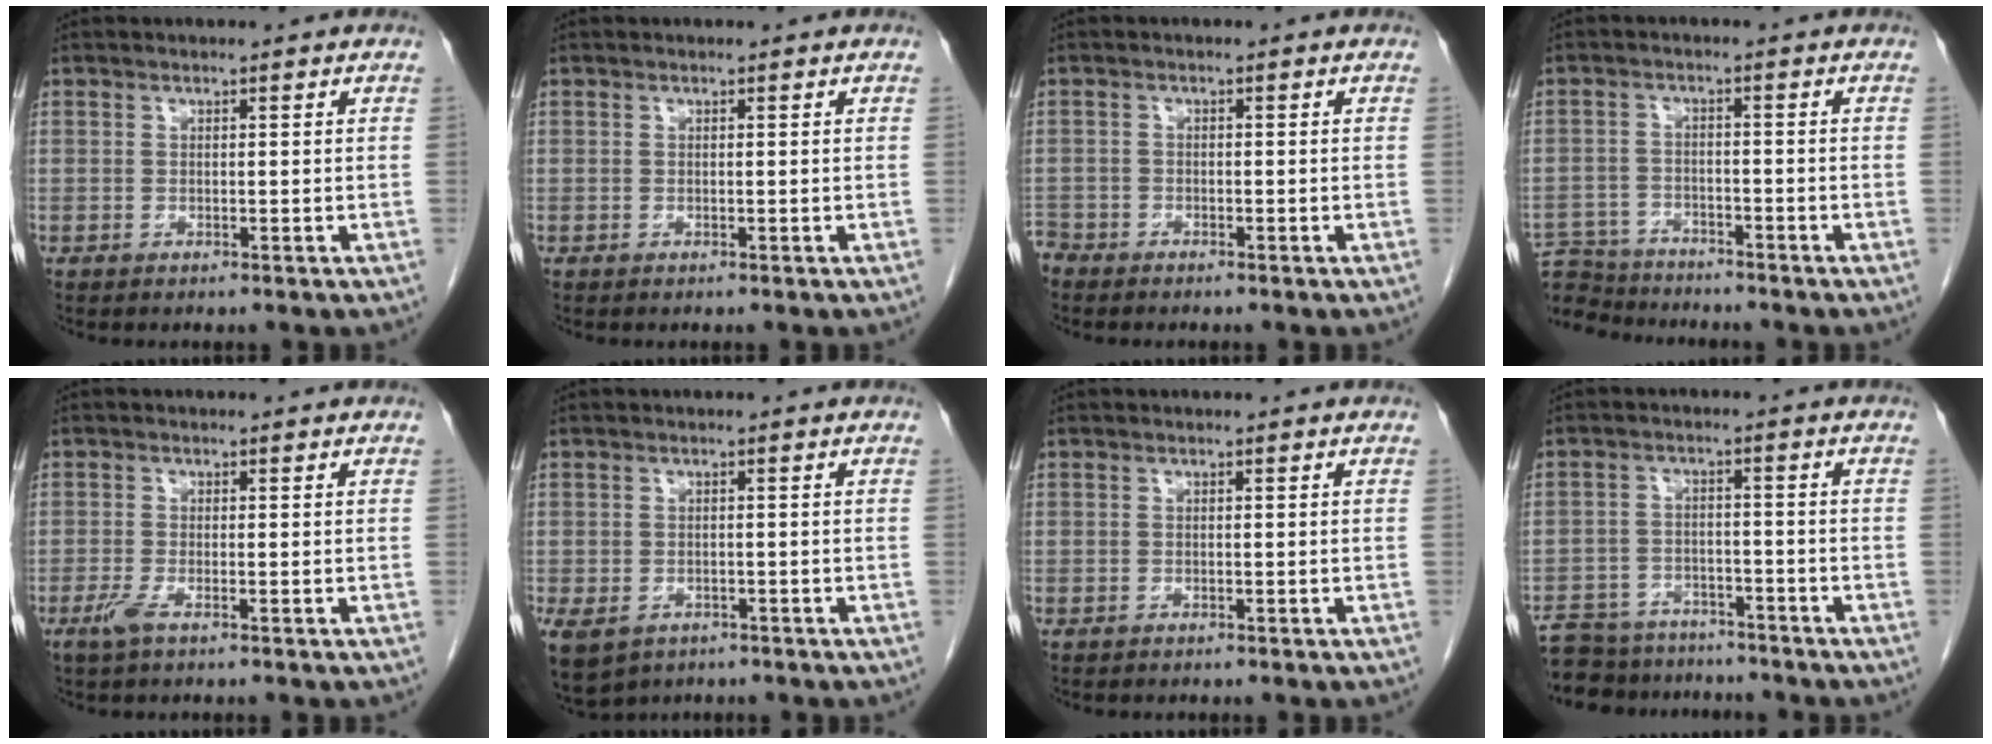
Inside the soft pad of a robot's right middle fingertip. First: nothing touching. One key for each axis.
{"total": 0.0}
{"total": 2.5, "fx": -2.3, "fy": 0.9, "fz": 0.1, "tx": -0.005, "ty": -0.001, "tz": -0.045}
{"total": 10.3, "fx": -9.9, "fy": 2.5, "fz": 1.7, "tx": -0.043, "ty": 0.003, "tz": -0.164}
{"total": 2.0, "fx": -1.2, "fy": 0.3, "fz": 1.6, "tx": -0.039, "ty": -0.005, "tz": -0.029}
{"total": 11.5, "fx": -6.6, "fy": 7.8, "fz": 5.3, "tx": -0.151, "ty": -0.016, "tz": -0.083}
{"total": 0.0}
{"total": 13.7, "fx": -12.1, "fy": 5.4, "fz": 3.7, "tx": -0.079, "ty": 0.007, "tz": -0.171}